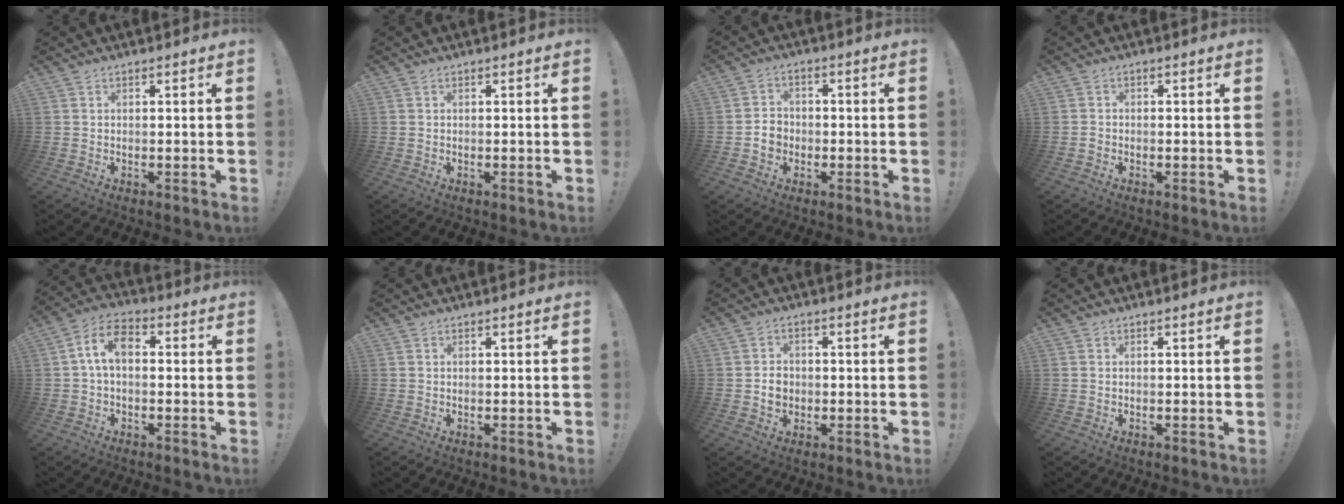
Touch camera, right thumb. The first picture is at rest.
{"total": 0.0}
{"total": 3.7, "force": [-1.1, 3.1, 1.6], "torque": [-0.016, 0.007, -0.021]}
{"total": 1.1, "force": [-0.6, 0.8, 0.4], "torque": [-0.010, 0.006, -0.011]}
{"total": 8.3, "force": [0.5, 5.0, 6.6], "torque": [-0.131, 0.011, 0.014]}
{"total": 0.0}
{"total": 5.0, "force": [-0.6, 4.3, 2.4], "torque": [-0.024, 0.007, -0.009]}
{"total": 0.0}